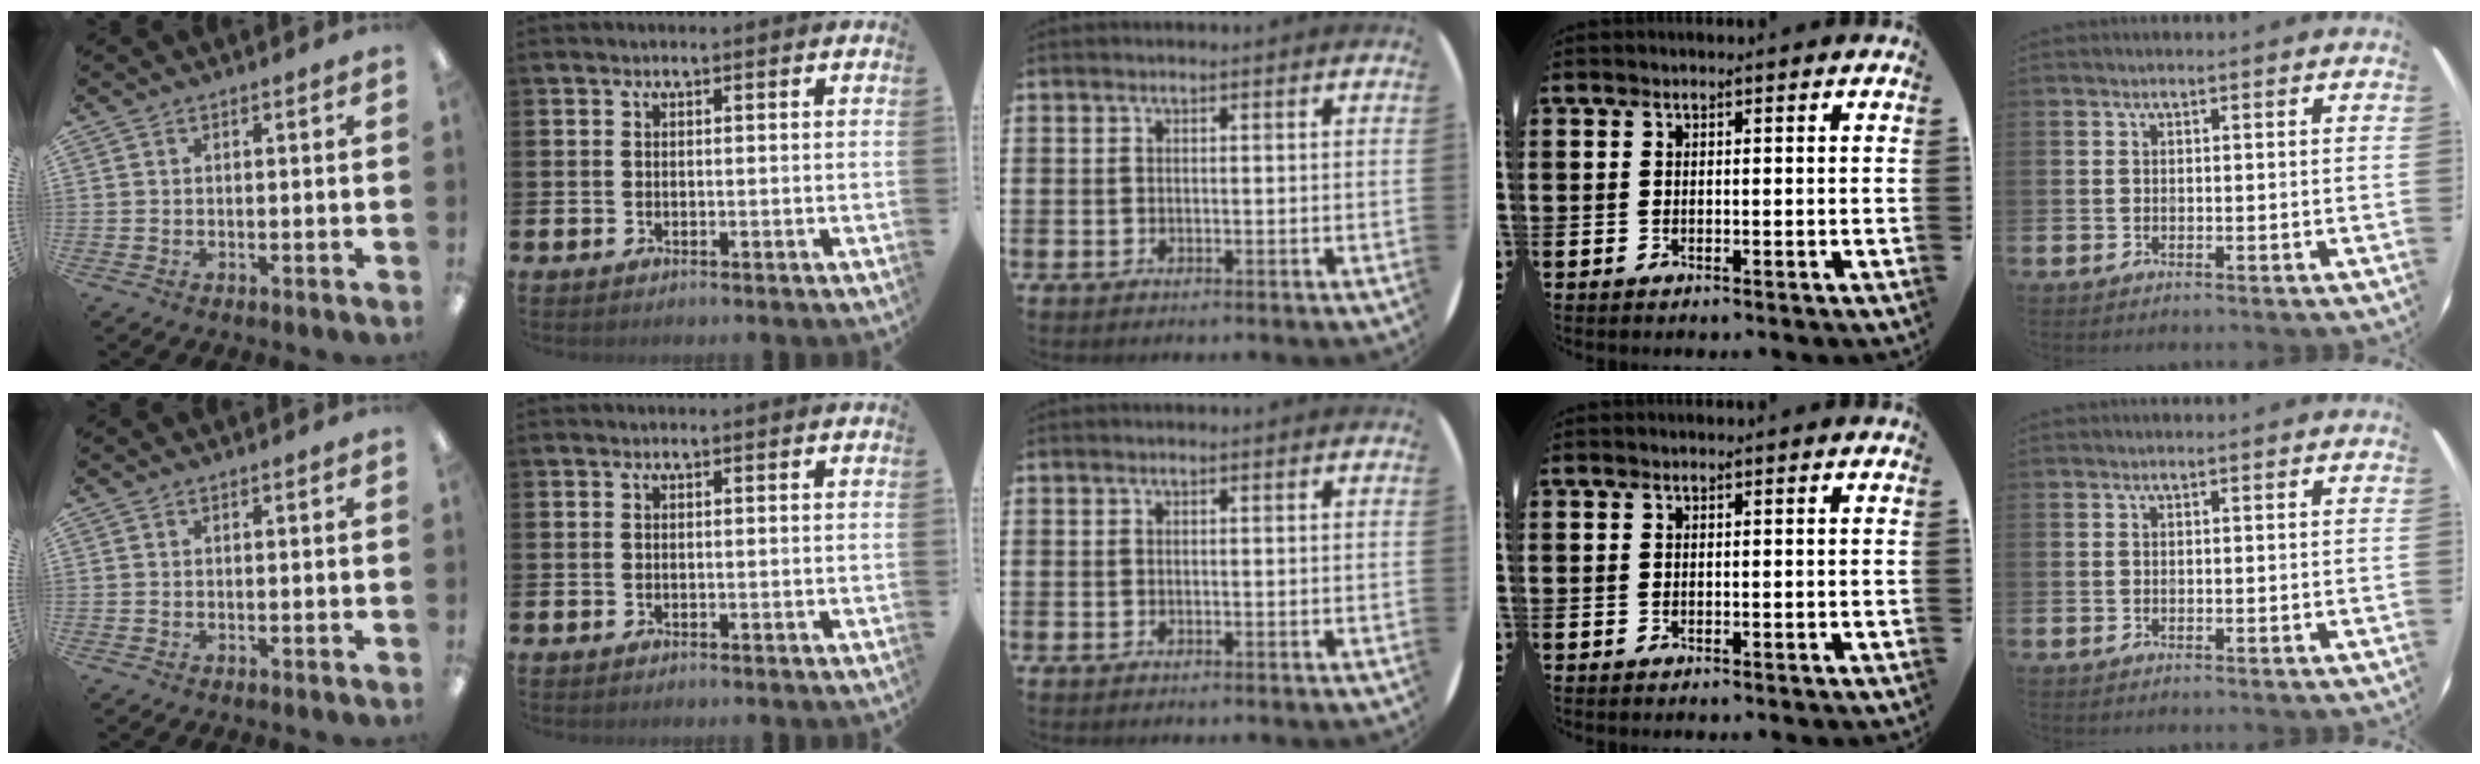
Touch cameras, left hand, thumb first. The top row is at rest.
{}